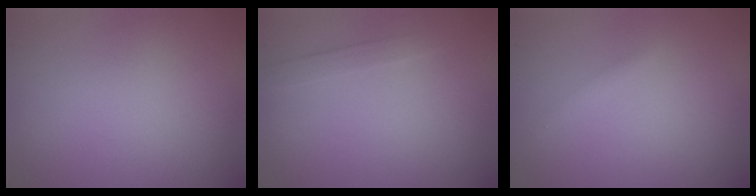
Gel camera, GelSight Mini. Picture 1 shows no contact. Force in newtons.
{"total": 1.1, "press": 1.1, "slide": 0.1}
{"total": 1.1, "press": 1.1, "slide": 0.2}